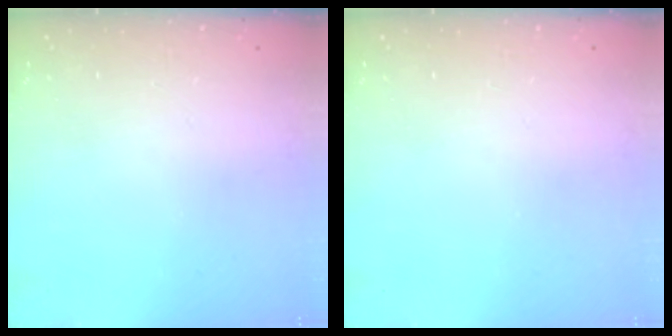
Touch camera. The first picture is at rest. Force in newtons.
{"total": 0.0}